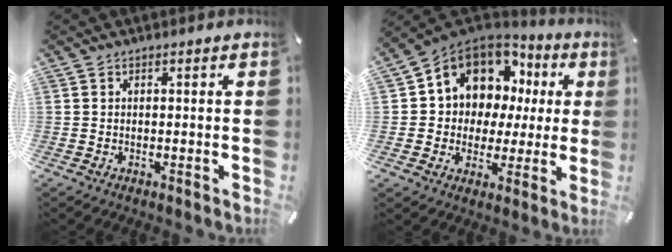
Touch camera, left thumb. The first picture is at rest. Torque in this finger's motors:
{"motor_torque": [2.44, 2.57, 1.47, 0.76, 0.14]}